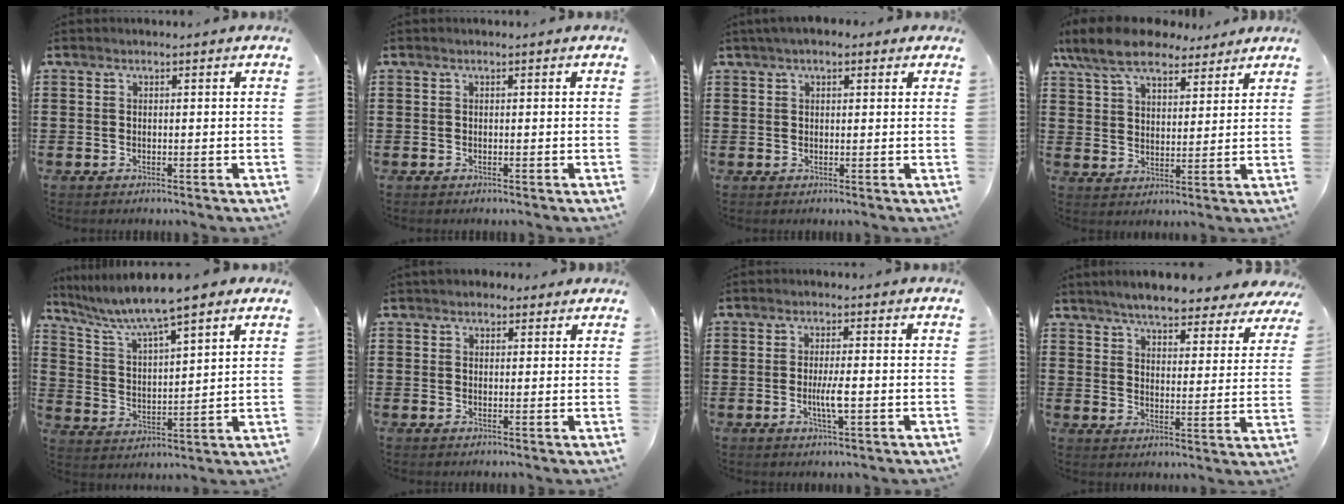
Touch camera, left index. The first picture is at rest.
{"total": 0.0}
{"total": 2.3, "force": [1.5, 1.2, 1.2], "torque": [-0.028, 0.010, 0.027]}
{"total": 9.9, "force": [8.1, 3.4, 4.6], "torque": [-0.116, -0.013, 0.153]}
{"total": 7.1, "force": [5.9, 0.7, 3.8], "torque": [-0.099, -0.030, 0.097]}
{"total": 2.2, "force": [1.8, 1.3, 0.3], "torque": [-0.004, 0.006, 0.032]}
{"total": 4.1, "force": [-0.6, 0.5, 4.0], "torque": [-0.077, -0.004, -0.015]}
{"total": 5.4, "force": [5.3, 0.3, 1.3], "torque": [-0.051, -0.029, 0.091]}